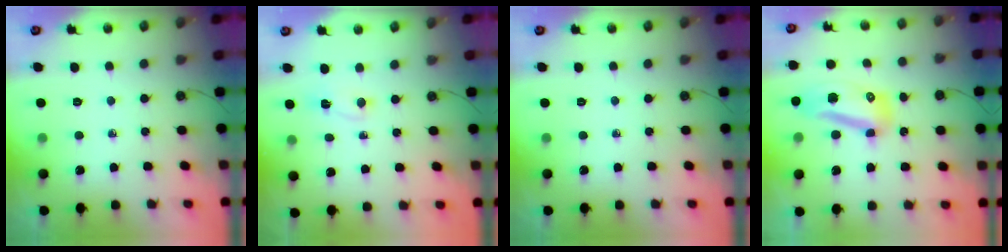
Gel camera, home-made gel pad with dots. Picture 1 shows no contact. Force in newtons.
{"total": 3.4, "press": 2.6, "slide": 2.2}
{"total": 0.0}
{"total": 10.3, "press": 10.2, "slide": 0.9}